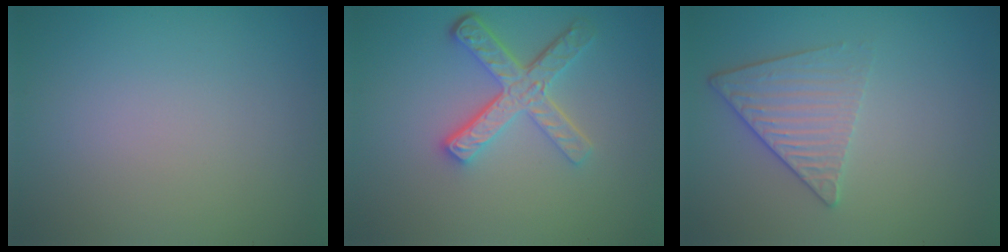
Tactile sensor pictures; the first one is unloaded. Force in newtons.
{"total": 4.9, "press": 3.6, "slide": 3.3}
{"total": 3.3, "press": 2.9, "slide": 1.6}